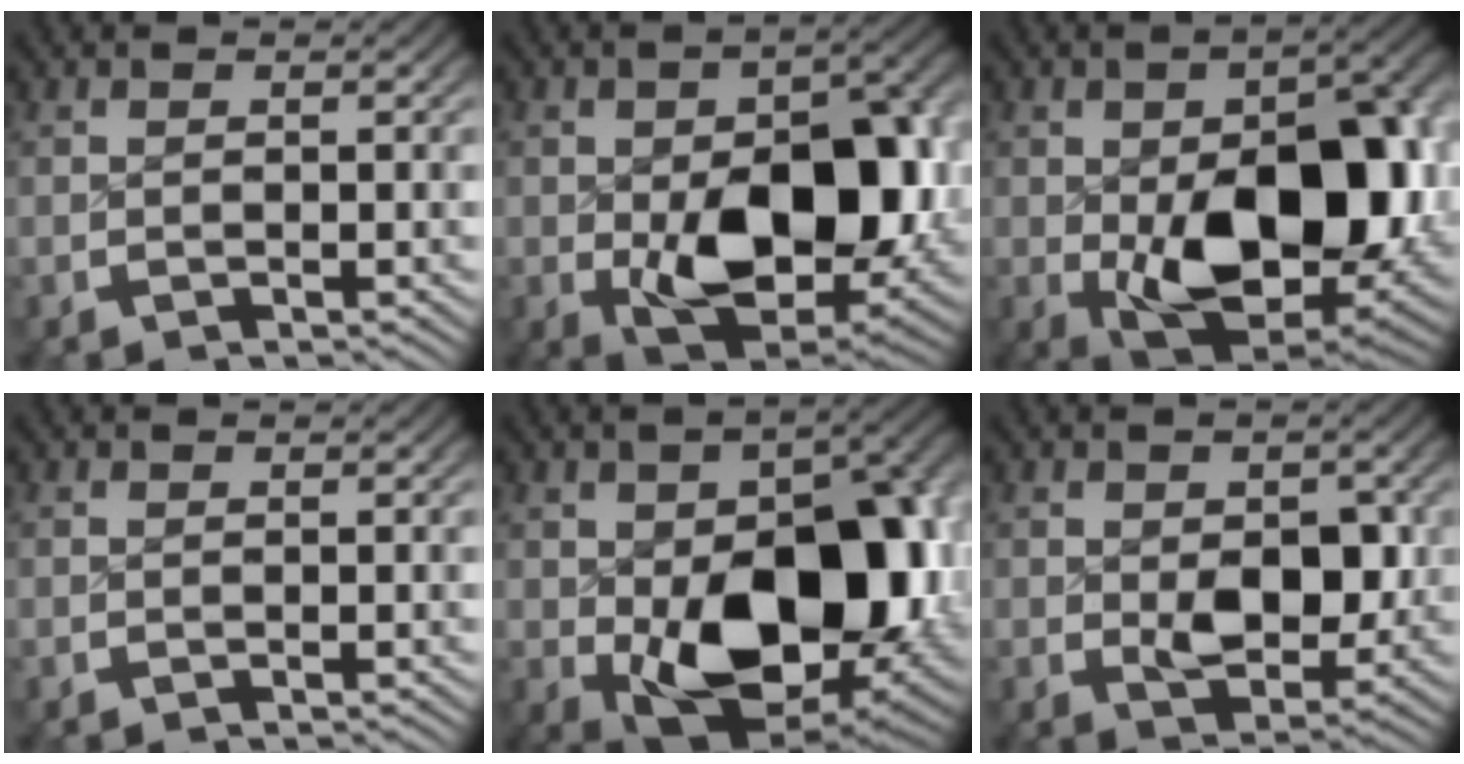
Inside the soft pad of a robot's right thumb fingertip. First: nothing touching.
{"total": 14.7, "force": [-1.7, 8.9, 11.6], "torque": [-0.207, -0.060, 0.002]}
{"total": 17.1, "force": [-1.9, 10.1, 13.7], "torque": [-0.237, -0.065, 0.004]}
{"total": 0.0}
{"total": 19.2, "force": [-2.4, 11.7, 15.0], "torque": [-0.260, -0.083, 0.004]}
{"total": 5.6, "force": [-0.5, 3.8, 4.1], "torque": [-0.078, -0.034, 0.005]}